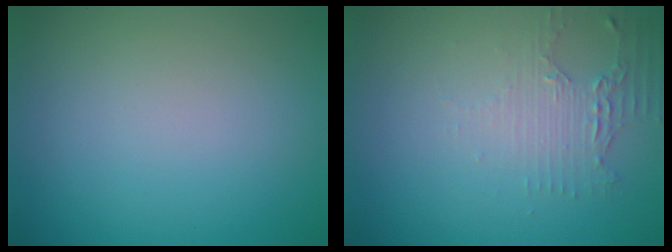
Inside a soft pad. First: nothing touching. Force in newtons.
{"total": 2.1, "press": 1.6, "slide": 1.4}